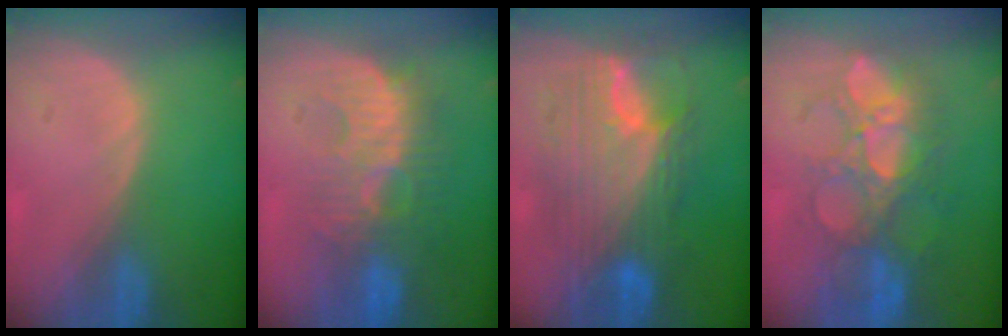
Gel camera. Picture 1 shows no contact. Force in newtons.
{"total": 9.1, "press": 8.9, "slide": 1.8}
{"total": 11.6, "press": 11.6, "slide": 1.0}
{"total": 10.0, "press": 9.3, "slide": 3.6}